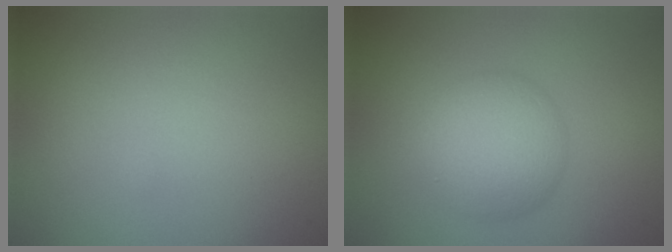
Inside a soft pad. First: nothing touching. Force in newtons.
{"total": 5.5, "press": 5.5, "slide": 0.1}